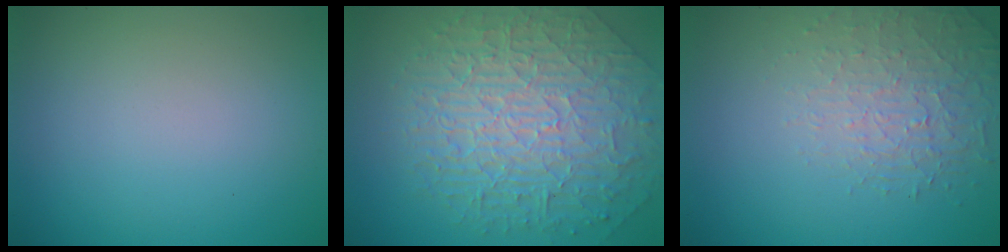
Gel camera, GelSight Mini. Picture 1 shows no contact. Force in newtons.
{"total": 10.2, "press": 6.7, "slide": 7.6}
{"total": 1.9, "press": 1.4, "slide": 1.3}